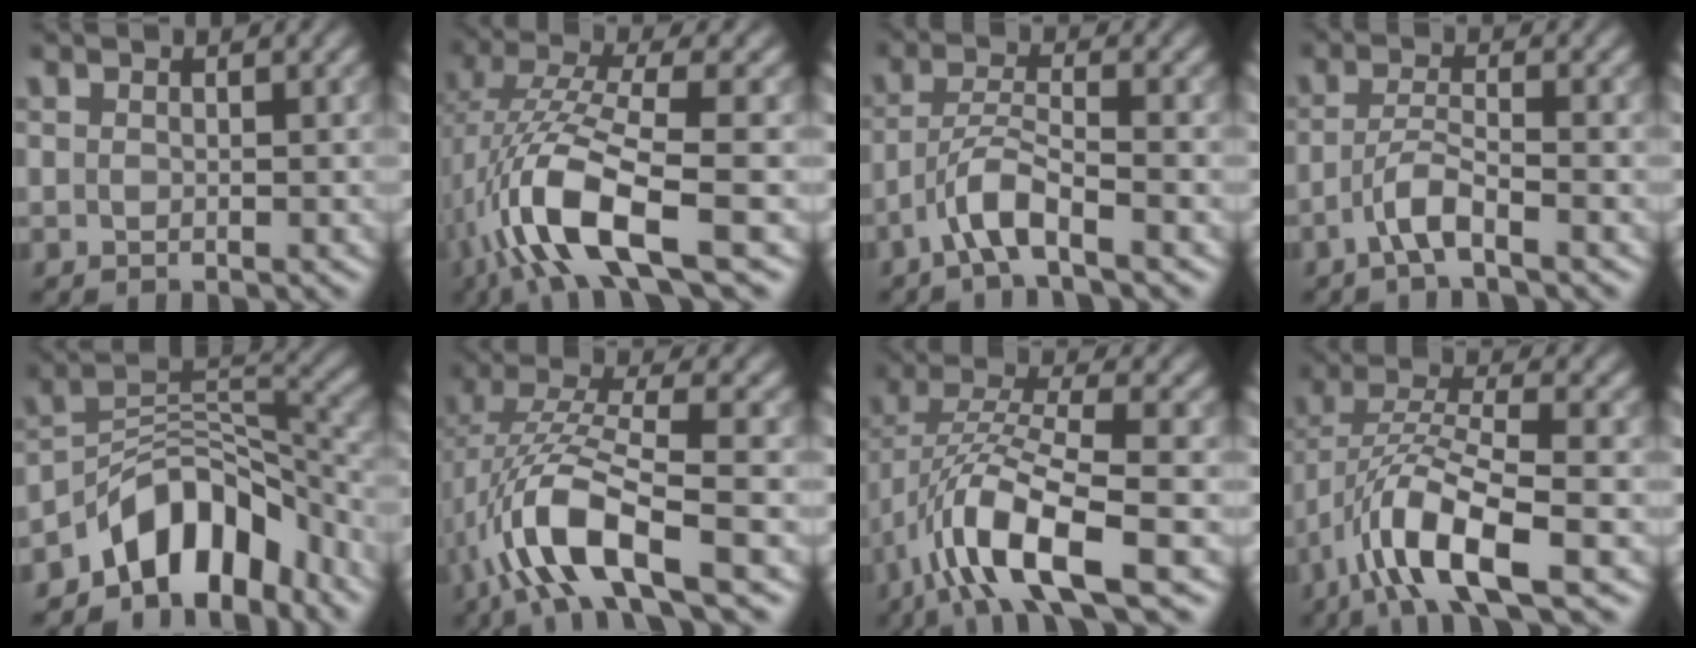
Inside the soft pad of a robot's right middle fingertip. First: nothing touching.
{"total": 9.6, "force": [-3.2, 2.7, 8.7], "torque": [-0.173, 0.007, -0.065]}
{"total": 3.6, "force": [-2.3, 0.5, 2.8], "torque": [-0.053, 0.011, -0.053]}
{"total": 2.8, "force": [-1.7, 0.4, 2.2], "torque": [-0.045, 0.008, -0.041]}
{"total": 8.1, "force": [-5.9, 3.9, 3.9], "torque": [-0.035, 0.006, -0.110]}
{"total": 8.7, "force": [-3.5, 2.6, 7.6], "torque": [-0.156, 0.011, -0.073]}
{"total": 9.5, "force": [-4.5, 2.5, 7.9], "torque": [-0.147, 0.007, -0.090]}
{"total": 8.5, "force": [-4.4, 2.3, 6.9], "torque": [-0.126, 0.006, -0.089]}